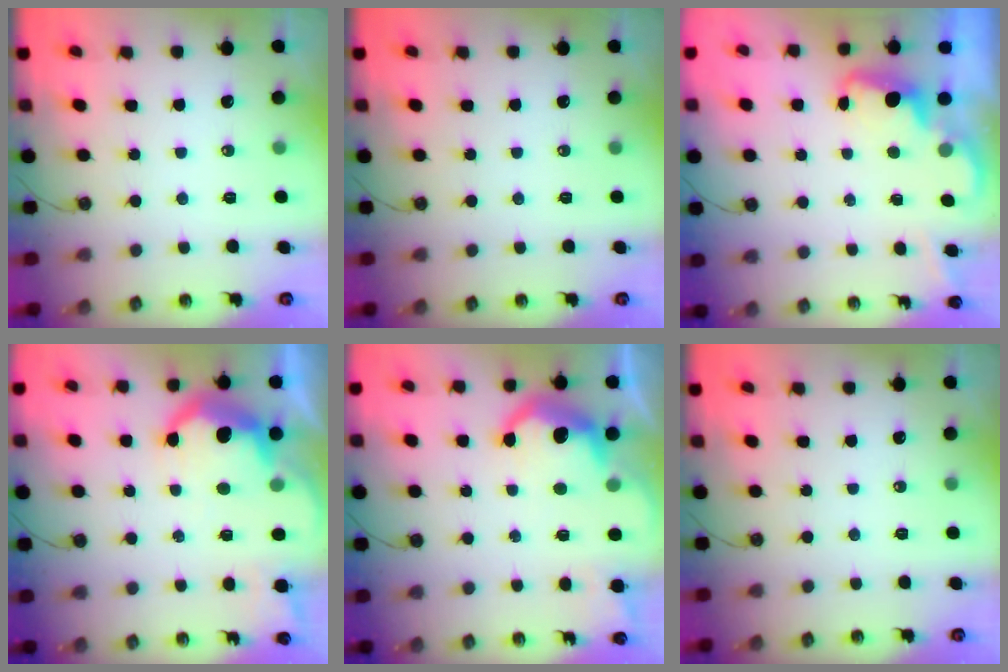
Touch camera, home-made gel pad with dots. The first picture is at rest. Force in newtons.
{"total": 0.0}
{"total": 2.2, "press": 2.1, "slide": 0.5}
{"total": 13.9, "press": 13.9, "slide": 1.0}
{"total": 11.5, "press": 11.4, "slide": 1.1}
{"total": 0.0}